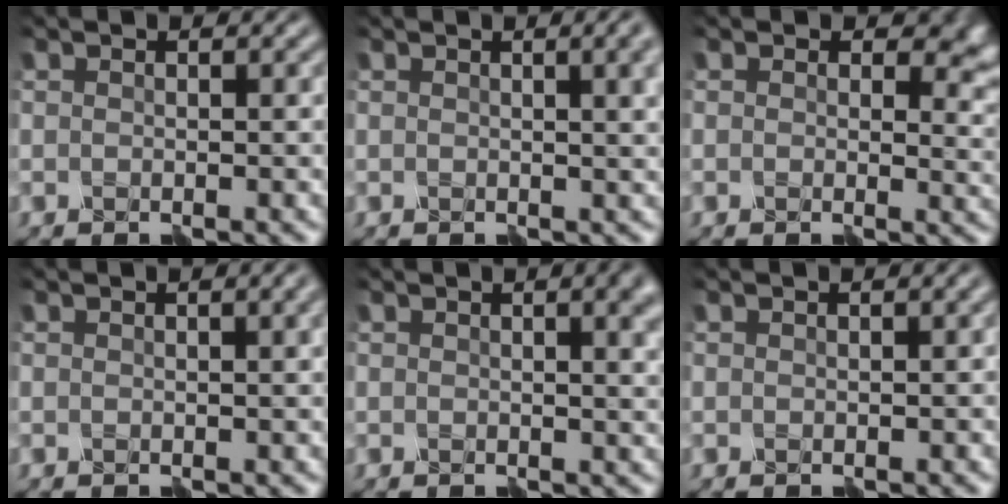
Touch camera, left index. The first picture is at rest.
{"total": 7.8, "force": [2.3, 4.0, 6.3], "torque": [-0.038, 0.024, 0.023]}
{"total": 4.1, "force": [1.3, 2.9, 2.6], "torque": [-0.024, -0.003, 0.013]}
{"total": 3.7, "force": [0.9, 1.8, 3.1], "torque": [-0.015, 0.011, 0.016]}
{"total": 7.3, "force": [2.4, 3.6, 5.9], "torque": [-0.041, 0.021, 0.029]}
{"total": 1.4, "force": [-0.5, 0.6, 1.1], "torque": [-0.009, 0.002, -0.005]}